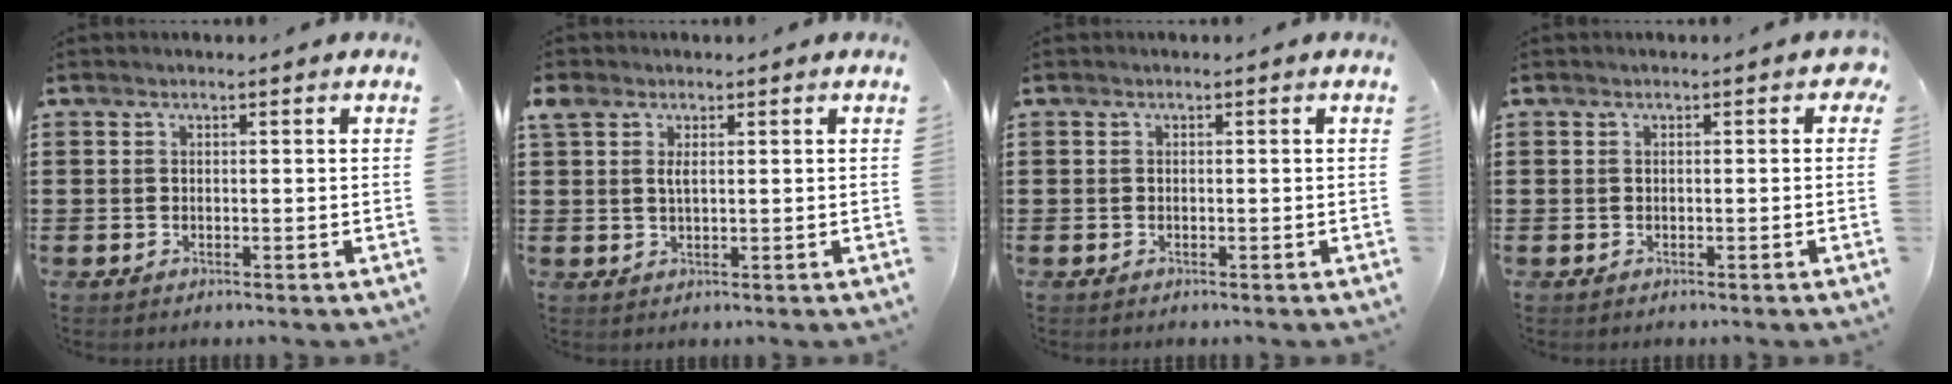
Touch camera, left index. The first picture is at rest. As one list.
[{"total": 1.9, "force": [0.8, 0.8, 1.5], "torque": [-0.031, 0.004, 0.014]}, {"total": 0.0}, {"total": 0.6, "force": [-0.1, 0.4, 0.4], "torque": [-0.001, 0.000, -0.004]}]